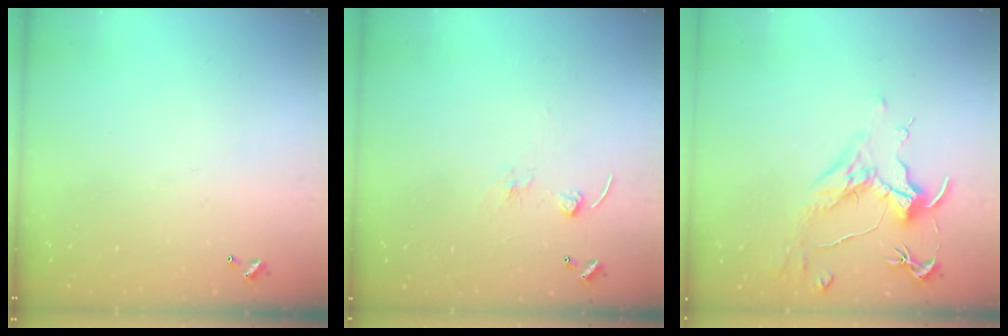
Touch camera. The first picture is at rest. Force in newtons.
{"total": 2.4, "press": 2.4, "slide": 0.3}
{"total": 1.8, "press": 1.6, "slide": 0.9}